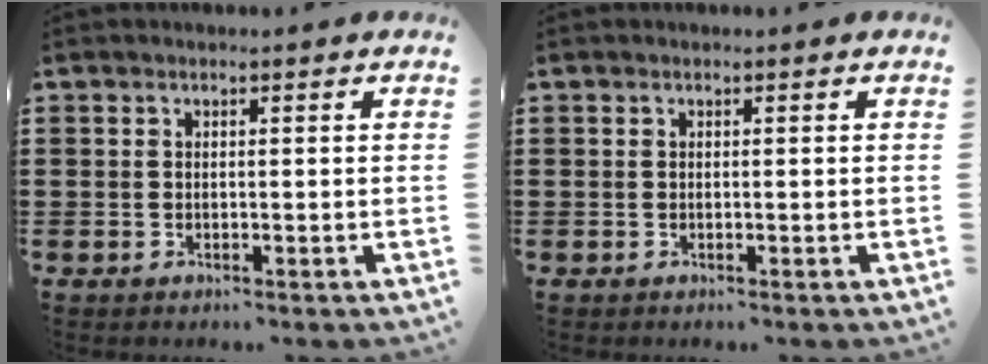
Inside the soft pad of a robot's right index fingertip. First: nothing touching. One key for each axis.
{"total": 0.0}